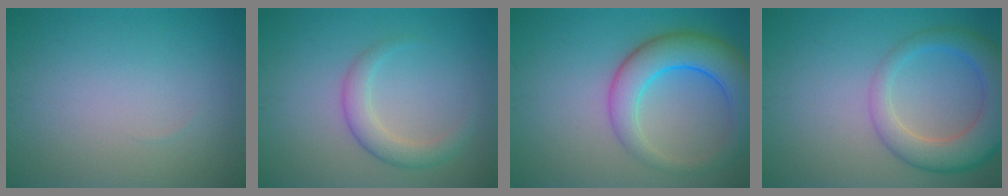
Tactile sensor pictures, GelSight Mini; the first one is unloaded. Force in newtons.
{"total": 2.8, "press": 2.8, "slide": 0.1}
{"total": 6.9, "press": 6.9, "slide": 0.4}
{"total": 6.4, "press": 6.4, "slide": 0.3}